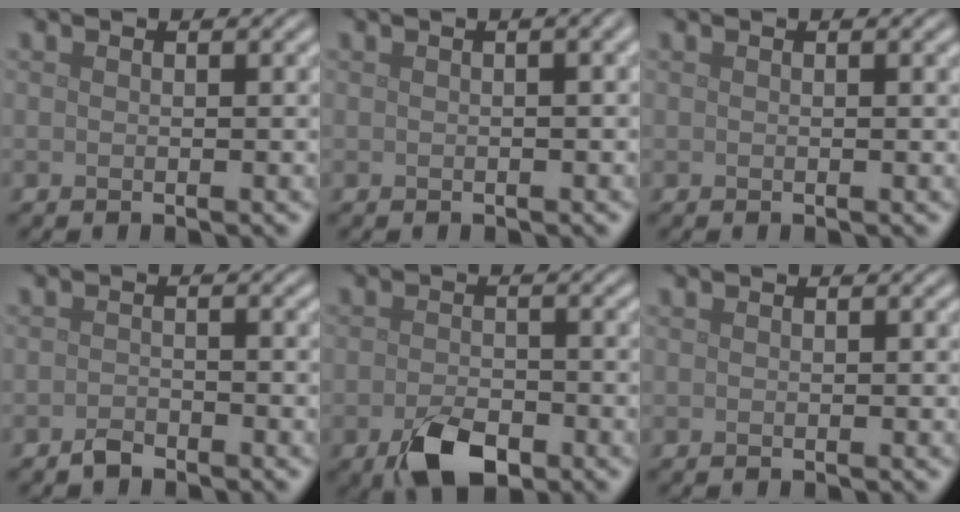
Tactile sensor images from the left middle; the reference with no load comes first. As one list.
[{"total": 2.8, "force": [0.6, 1.2, 2.5], "torque": [-0.017, 0.011, 0.002]}, {"total": 0.5, "force": [0.1, 0.1, 0.5], "torque": [-0.007, 0.003, 0.001]}, {"total": 1.3, "force": [-1.1, 0.5, 0.4], "torque": [-0.006, 0.002, -0.023]}, {"total": 5.0, "force": [-2.7, 2.6, 3.3], "torque": [-0.063, -0.009, -0.051]}, {"total": 0.0}]